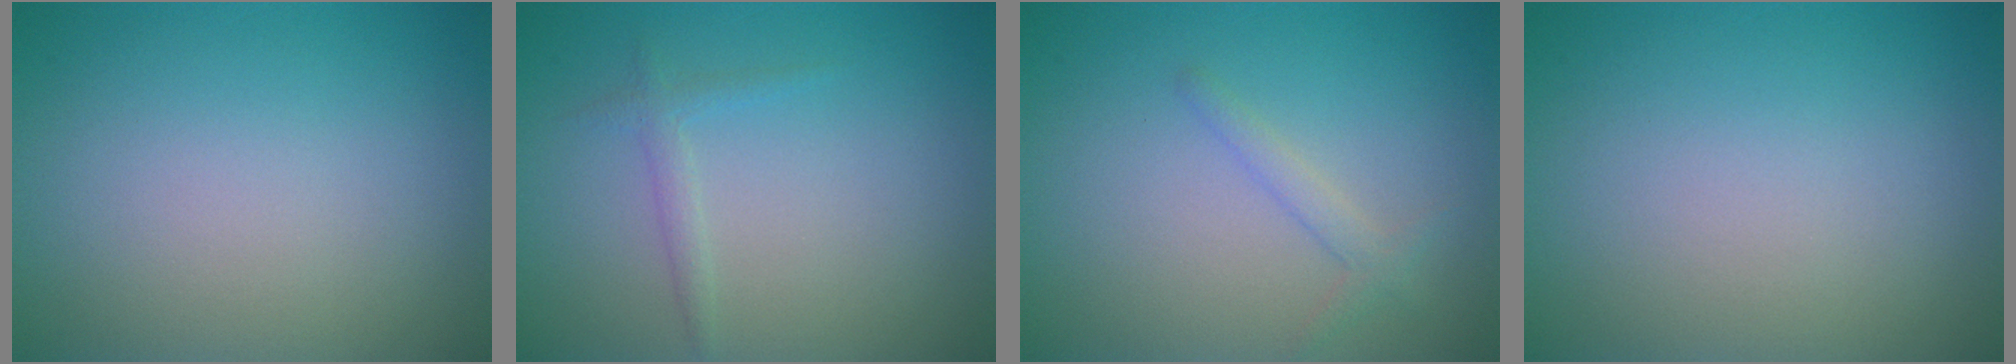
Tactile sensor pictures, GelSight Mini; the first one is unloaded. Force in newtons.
{"total": 1.2, "press": 1.2, "slide": 0.1}
{"total": 1.4, "press": 1.4, "slide": 0.0}
{"total": 0.0}